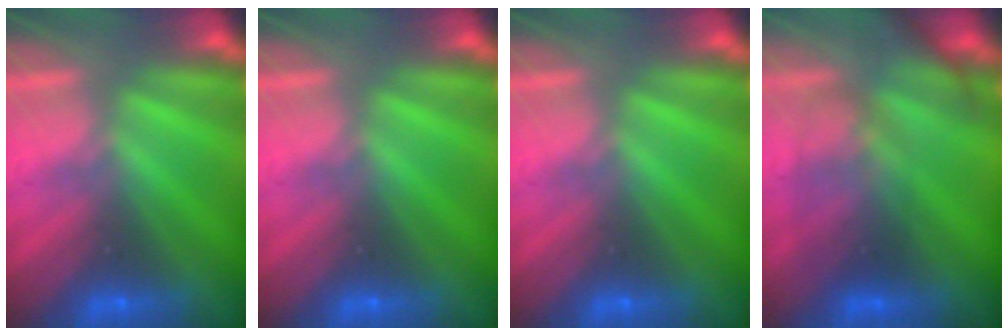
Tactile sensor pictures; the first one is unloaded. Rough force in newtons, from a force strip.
{"total": 0.0}
{"total": 0.0}
{"total": 2.9}